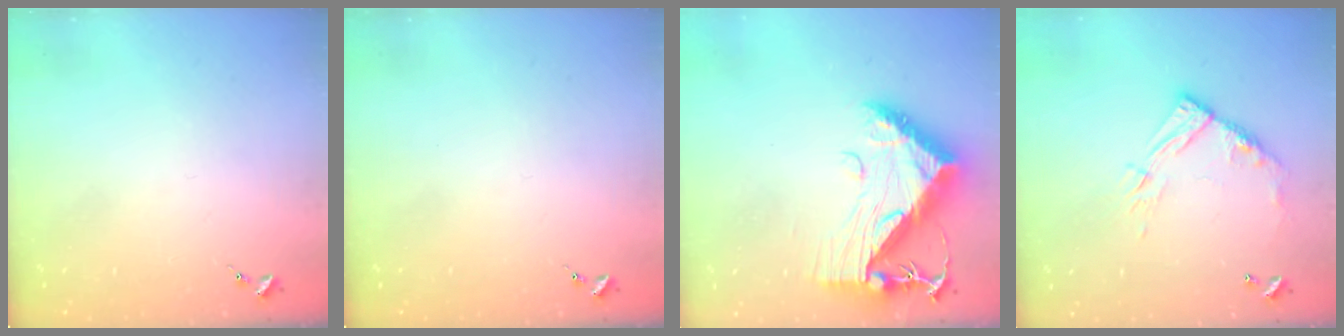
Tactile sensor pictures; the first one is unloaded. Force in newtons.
{"total": 0.0}
{"total": 13.5, "press": 13.5, "slide": 1.2}
{"total": 11.8, "press": 11.7, "slide": 1.0}